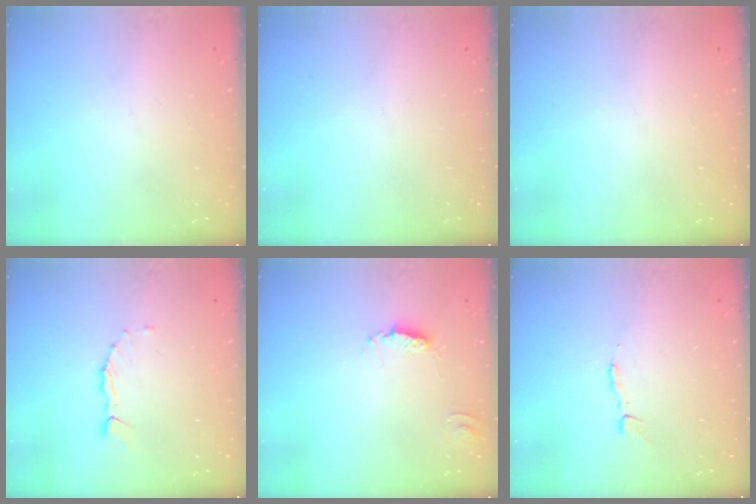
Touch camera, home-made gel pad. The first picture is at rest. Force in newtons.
{"total": 0.0}
{"total": 1.6, "press": 1.6, "slide": 0.0}
{"total": 1.7, "press": 1.7, "slide": 0.2}
{"total": 4.2, "press": 4.2, "slide": 0.5}
{"total": 3.4, "press": 3.4, "slide": 0.3}